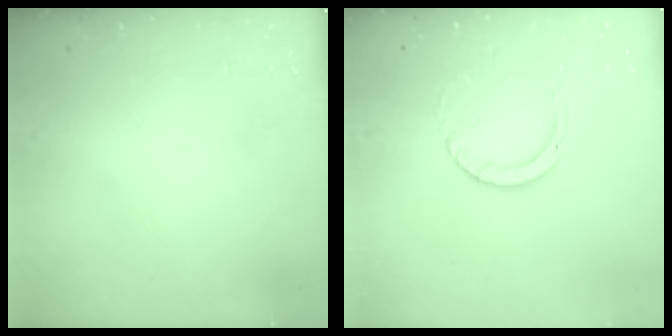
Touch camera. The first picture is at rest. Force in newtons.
{"total": 4.0, "press": 4.0, "slide": 0.2}